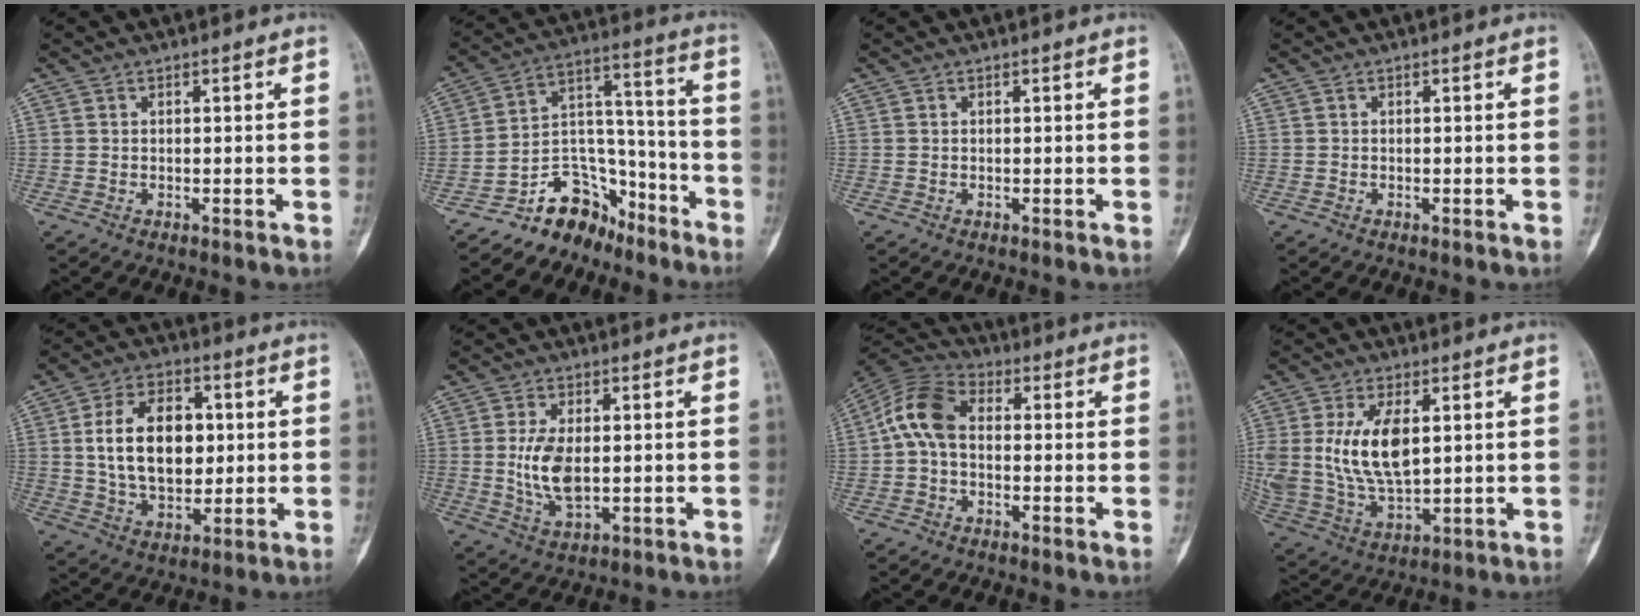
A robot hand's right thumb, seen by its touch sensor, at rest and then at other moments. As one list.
[{"total": 12.0, "force": [-9.4, 7.1, 2.7], "torque": [-0.009, 0.129, -0.166]}, {"total": 0.0}, {"total": 0.0}, {"total": 15.7, "force": [2.1, 10.1, 11.9], "torque": [-0.171, -0.002, 0.039]}, {"total": 11.5, "force": [0.5, 6.4, 9.6], "torque": [-0.179, -0.013, 0.023]}, {"total": 9.8, "force": [0.1, 6.4, 7.4], "torque": [-0.140, 0.027, -0.014]}, {"total": 14.8, "force": [3.0, 7.8, 12.2], "torque": [-0.243, -0.015, 0.071]}]